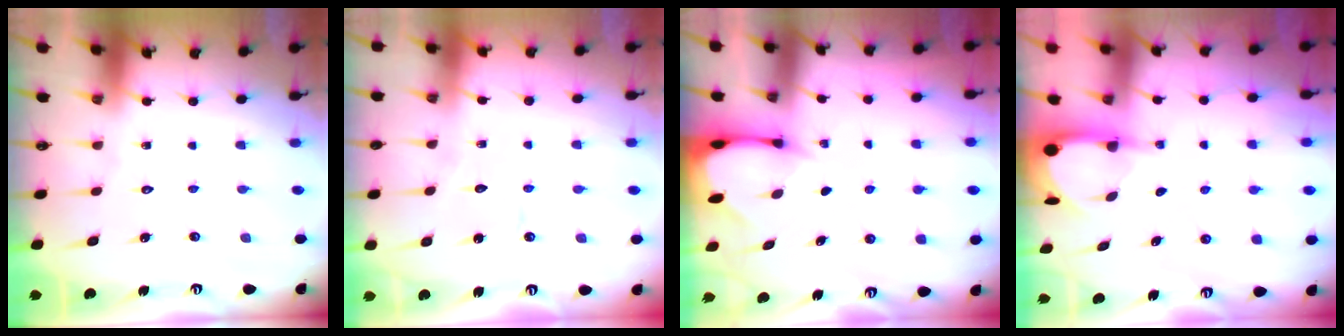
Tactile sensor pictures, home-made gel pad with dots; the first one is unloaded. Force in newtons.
{"total": 3.4, "press": 3.3, "slide": 0.3}
{"total": 2.6, "press": 2.6, "slide": 0.3}
{"total": 3.9, "press": 3.9, "slide": 0.3}